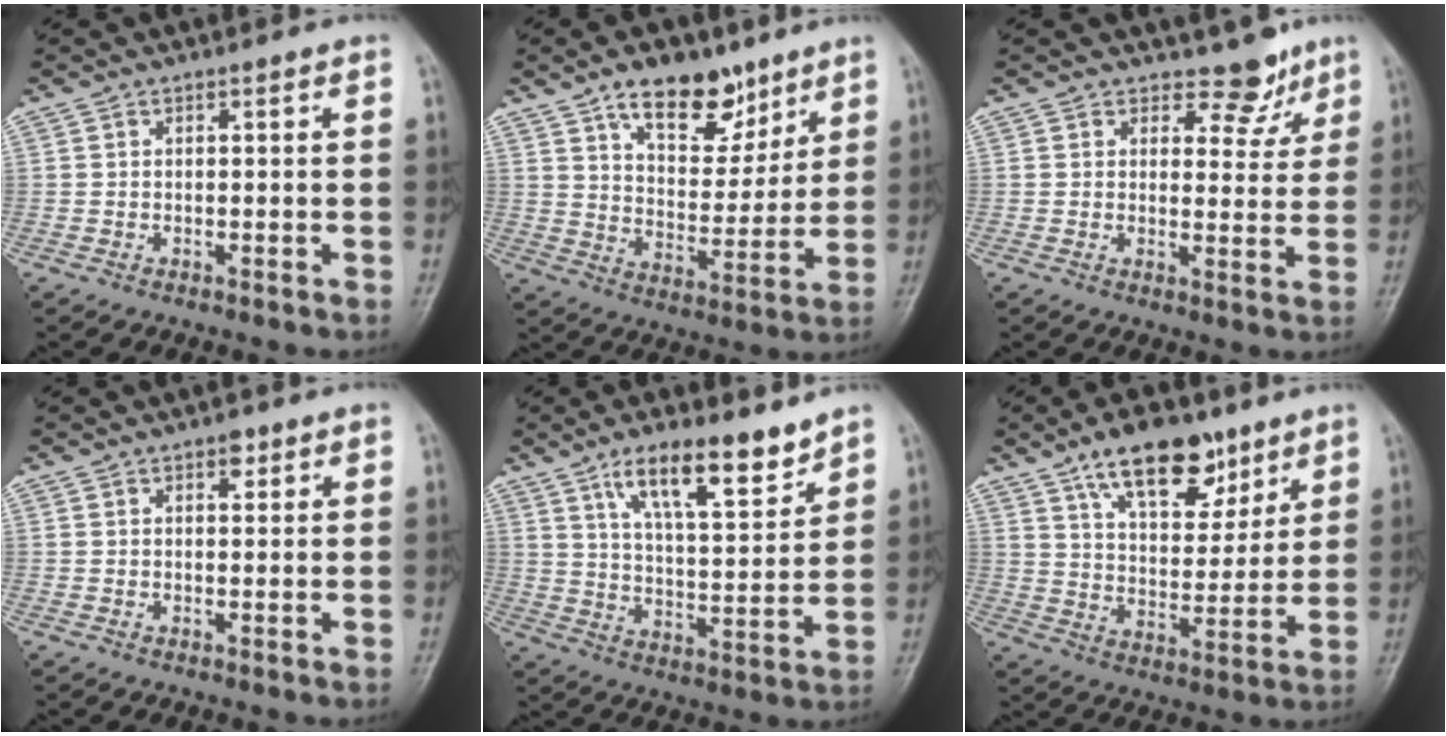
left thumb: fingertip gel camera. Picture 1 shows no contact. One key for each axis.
{"total": 13.6, "fx": 8.8, "fy": 7.1, "fz": 7.5, "tx": -0.072, "ty": -0.056, "tz": 0.148}
{"total": 4.9, "fx": 4.0, "fy": 2.8, "fz": 0.9, "tx": 0.018, "ty": -0.030, "tz": 0.050}
{"total": 2.1, "fx": 1.2, "fy": 1.1, "fz": 1.3, "tx": -0.009, "ty": -0.003, "tz": 0.015}
{"total": 13.1, "fx": 8.9, "fy": 3.8, "fz": 8.8, "tx": -0.124, "ty": -0.054, "tz": 0.157}
{"total": 15.4, "fx": 9.7, "fy": 7.5, "fz": 9.3, "tx": -0.102, "ty": -0.047, "tz": 0.163}